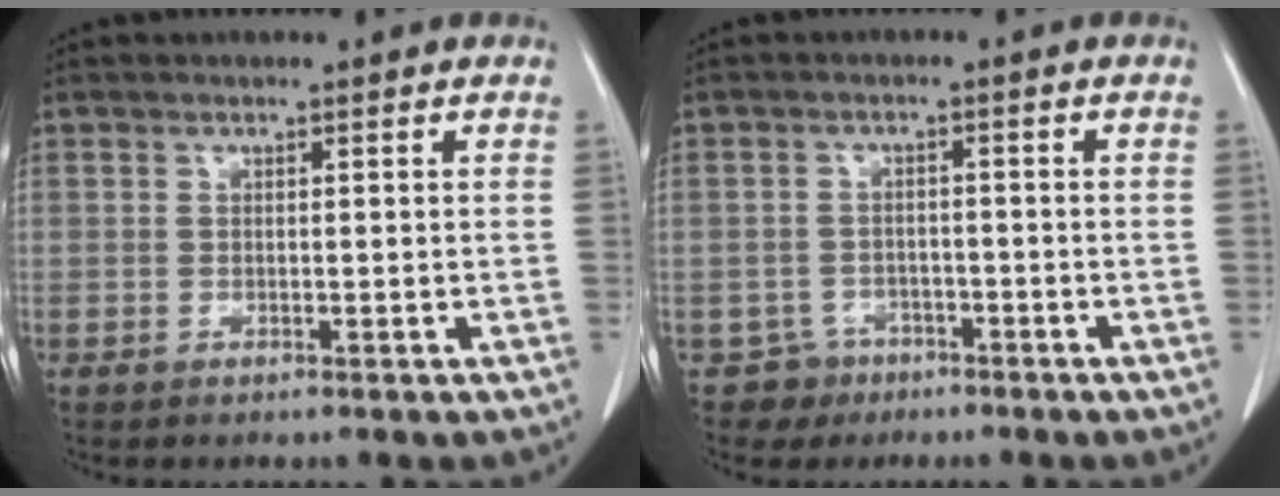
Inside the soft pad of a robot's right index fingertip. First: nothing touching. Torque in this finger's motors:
{"motor_torque": [-0.30, 0.03, -0.83, -0.21]}